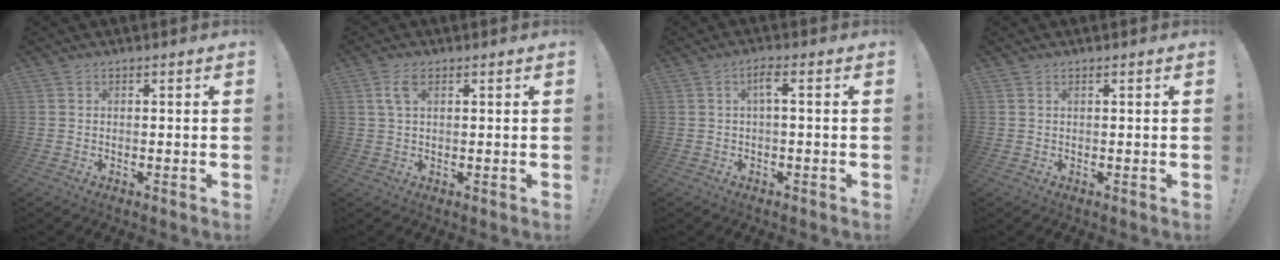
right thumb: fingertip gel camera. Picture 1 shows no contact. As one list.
[{"total": 4.1, "force": [1.6, 2.1, 3.2], "torque": [-0.052, -0.001, 0.027]}, {"total": 3.5, "force": [0.2, 0.4, 3.5], "torque": [-0.070, 0.006, -0.003]}, {"total": 0.6, "force": [0.3, 0.0, 0.5], "torque": [-0.003, -0.002, 0.004]}]